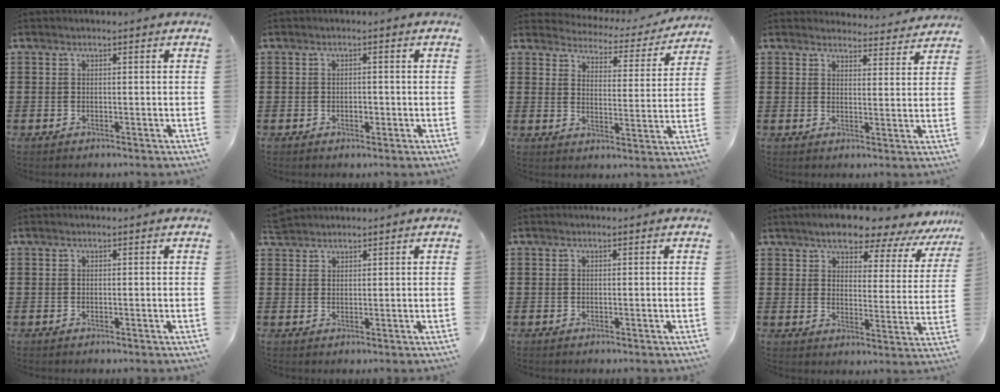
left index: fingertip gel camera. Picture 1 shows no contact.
{"total": 1.4, "force": [-0.4, 0.8, 1.0], "torque": [-0.021, 0.001, -0.008]}
{"total": 3.3, "force": [3.3, 0.3, 0.2], "torque": [-0.020, -0.034, 0.048]}
{"total": 3.8, "force": [3.7, 0.6, 0.5], "torque": [-0.014, -0.021, 0.066]}
{"total": 0.0}
{"total": 2.1, "force": [2.1, 0.4, 0.2], "torque": [-0.010, 0.001, 0.042]}
{"total": 0.0}
{"total": 7.2, "force": [6.6, 1.5, 2.7], "torque": [-0.066, -0.034, 0.113]}